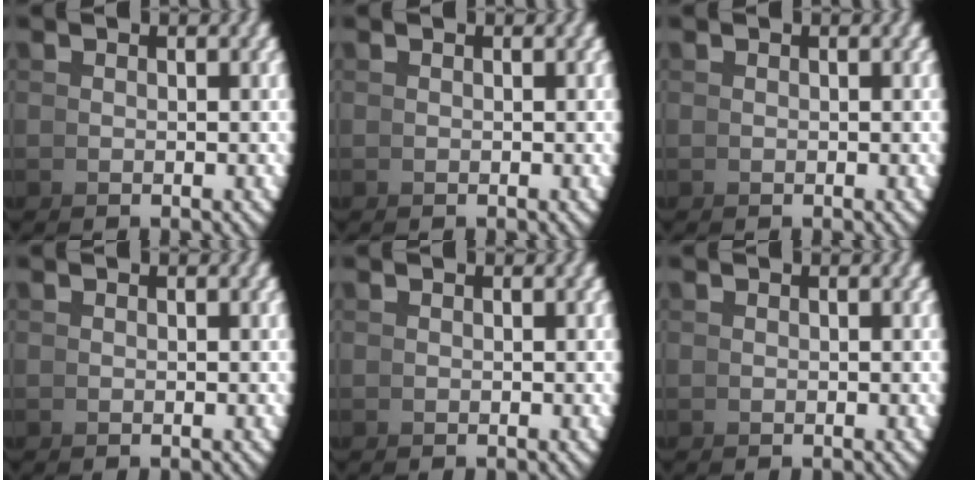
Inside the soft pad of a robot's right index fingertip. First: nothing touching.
{"total": 0.0}
{"total": 0.0}
{"total": 0.0}
{"total": 0.0}
{"total": 0.0}